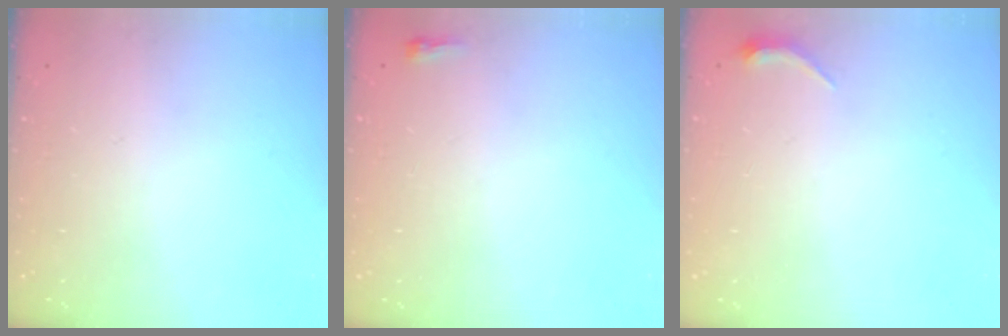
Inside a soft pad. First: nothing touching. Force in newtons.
{"total": 2.4, "press": 2.4, "slide": 0.6}
{"total": 3.5, "press": 3.4, "slide": 0.7}